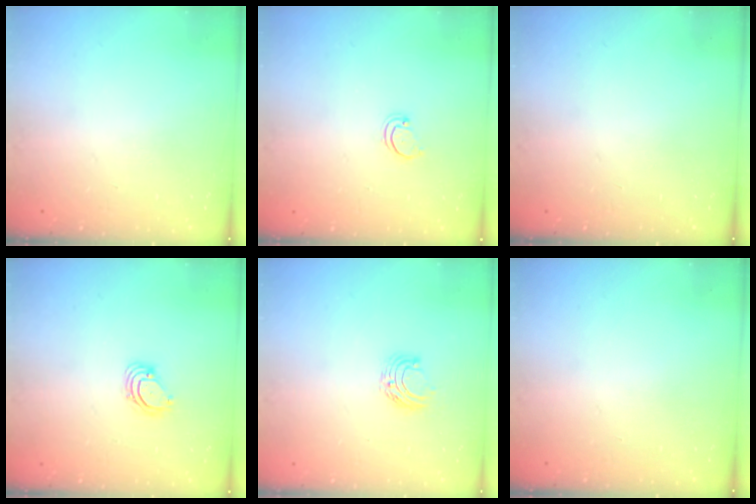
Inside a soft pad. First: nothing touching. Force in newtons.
{"total": 2.2, "press": 2.2, "slide": 0.2}
{"total": 0.0}
{"total": 3.4, "press": 3.4, "slide": 0.3}
{"total": 6.4, "press": 6.3, "slide": 0.7}
{"total": 0.0}